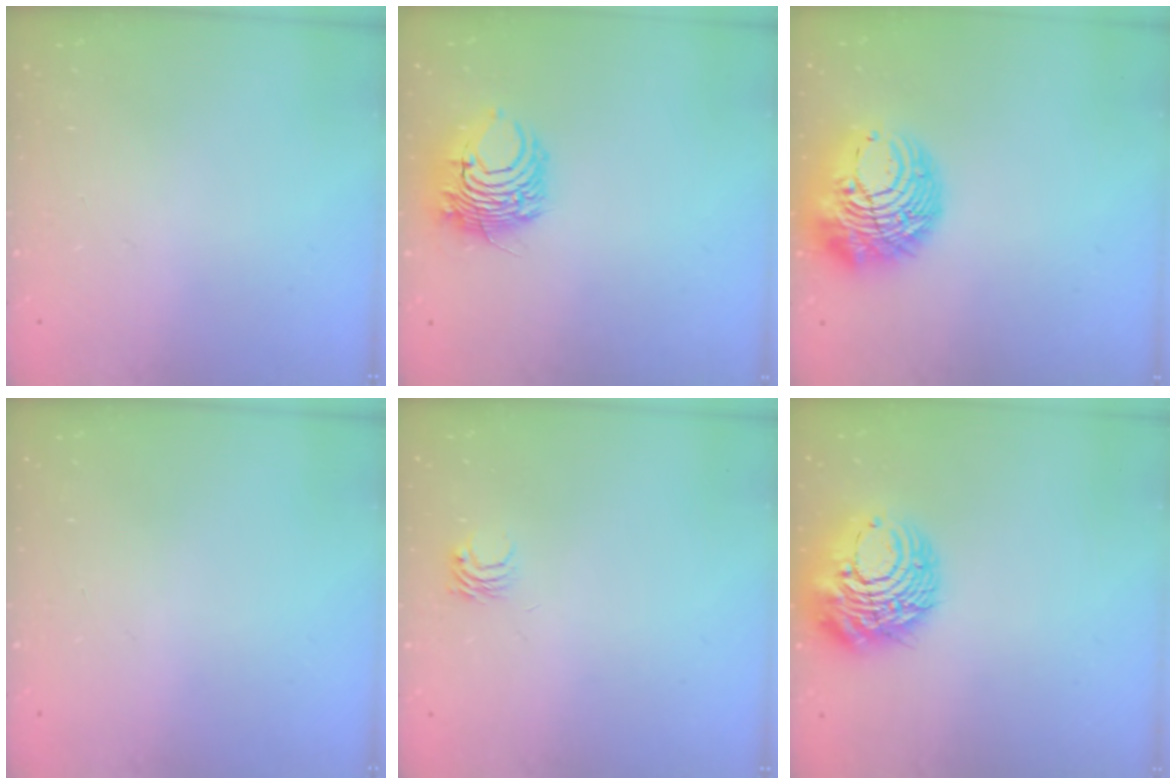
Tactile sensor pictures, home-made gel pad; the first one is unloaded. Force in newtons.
{"total": 8.5, "press": 8.4, "slide": 1.4}
{"total": 14.2, "press": 14.1, "slide": 1.5}
{"total": 0.0}
{"total": 3.3, "press": 3.3, "slide": 0.0}
{"total": 14.0, "press": 14.0, "slide": 1.3}